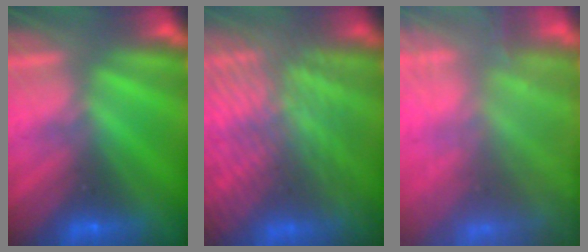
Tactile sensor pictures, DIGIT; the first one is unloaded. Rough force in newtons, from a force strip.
{"total": 8.2}
{"total": 11.3}